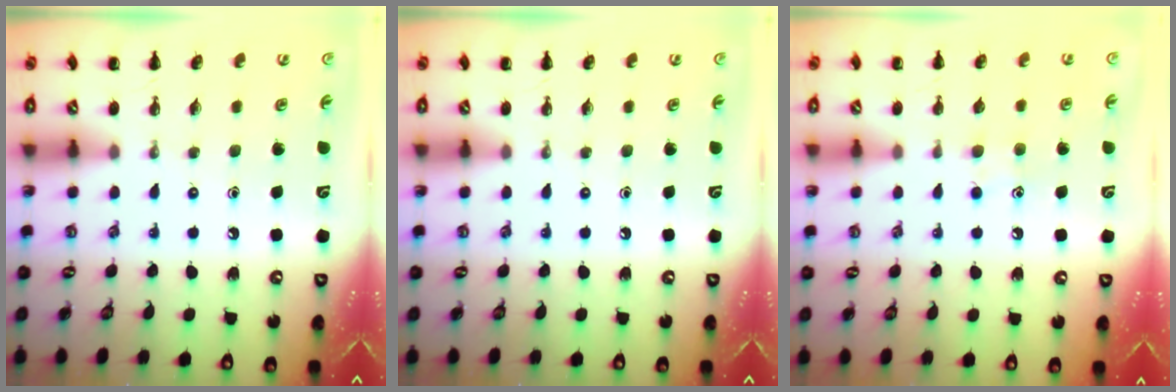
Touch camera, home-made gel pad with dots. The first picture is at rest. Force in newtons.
{"total": 0.0}
{"total": 5.1, "press": 4.8, "slide": 1.5}